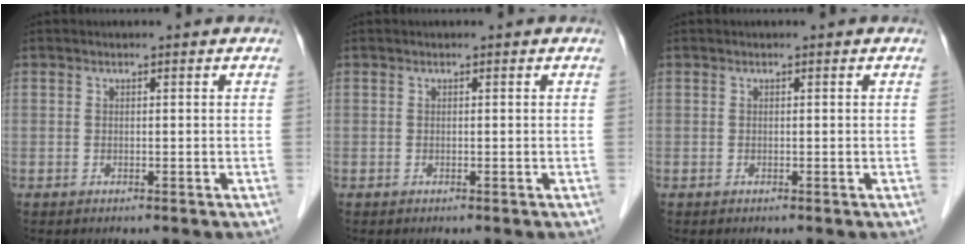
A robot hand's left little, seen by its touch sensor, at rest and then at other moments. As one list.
[{"total": 0.0}, {"total": 0.0}]